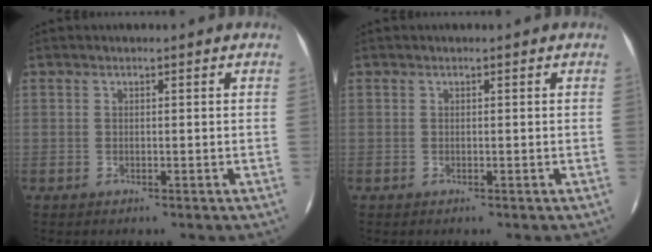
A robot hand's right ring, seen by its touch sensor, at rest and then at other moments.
{"total": 0.0}